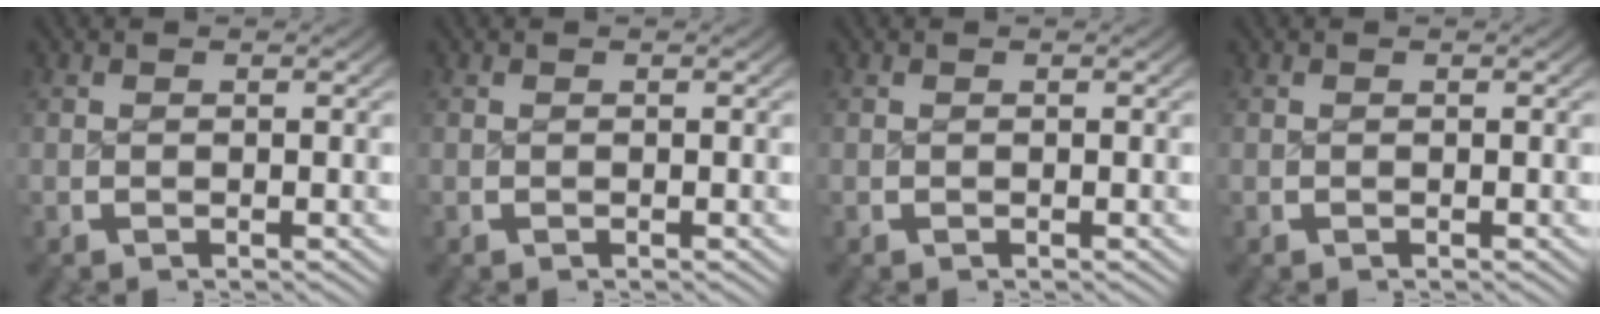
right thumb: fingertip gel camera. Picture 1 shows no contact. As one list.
[{"total": 0.0}, {"total": 0.0}, {"total": 0.0}]